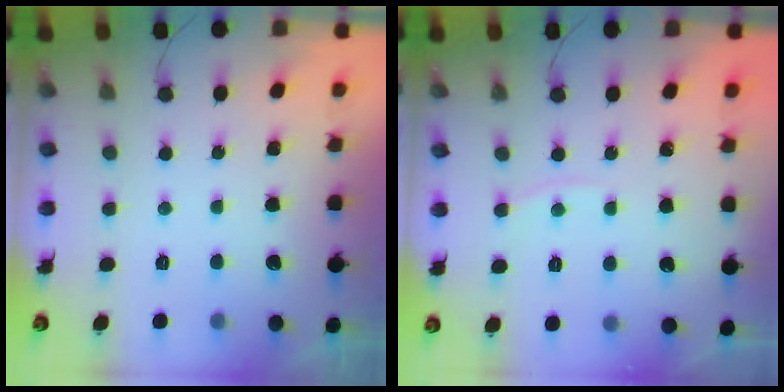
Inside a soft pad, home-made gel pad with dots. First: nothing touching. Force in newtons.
{"total": 2.9, "press": 2.9, "slide": 0.1}